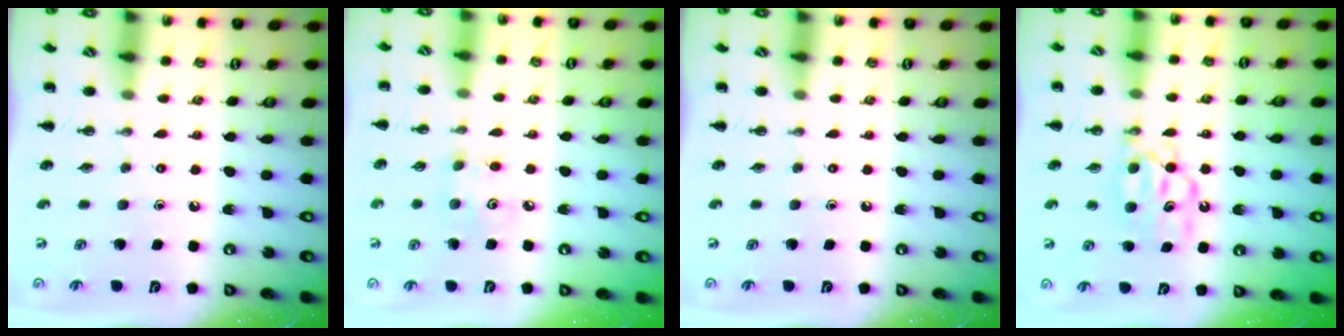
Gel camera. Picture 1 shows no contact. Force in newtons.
{"total": 3.9, "press": 3.8, "slide": 0.8}
{"total": 0.0}
{"total": 7.9, "press": 7.9, "slide": 0.6}